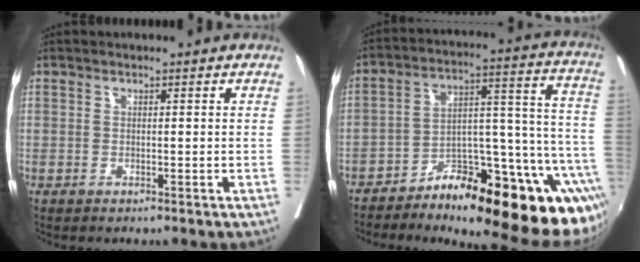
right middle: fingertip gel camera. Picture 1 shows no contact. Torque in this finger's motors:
{"motor_torque": [1.57, -0.56, 0.95, 0.21]}